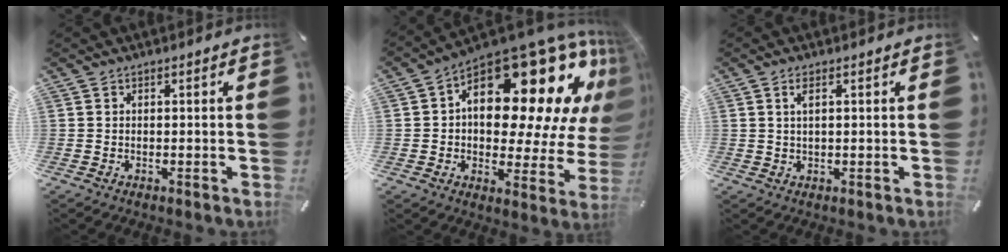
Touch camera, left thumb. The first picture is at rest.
{"total": 26.5, "force": [11.0, 13.3, 20.1], "torque": [-0.281, -0.094, 0.187]}
{"total": 2.0, "force": [0.7, 0.7, 1.7], "torque": [-0.038, 0.003, 0.012]}